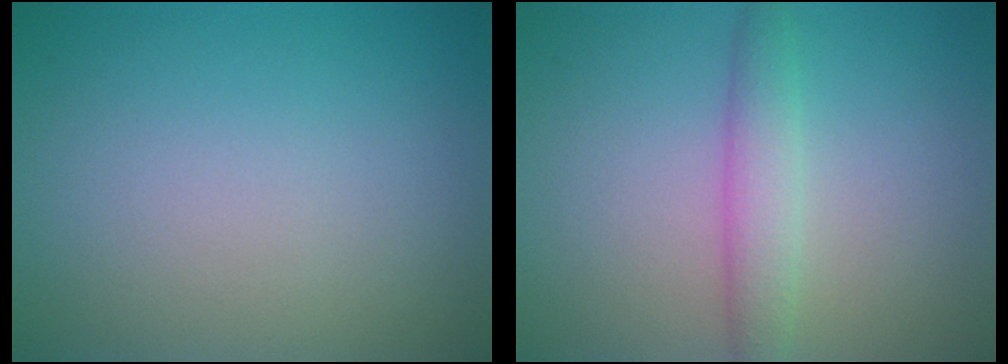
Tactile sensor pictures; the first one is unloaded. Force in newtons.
{"total": 2.6, "press": 2.6, "slide": 0.1}